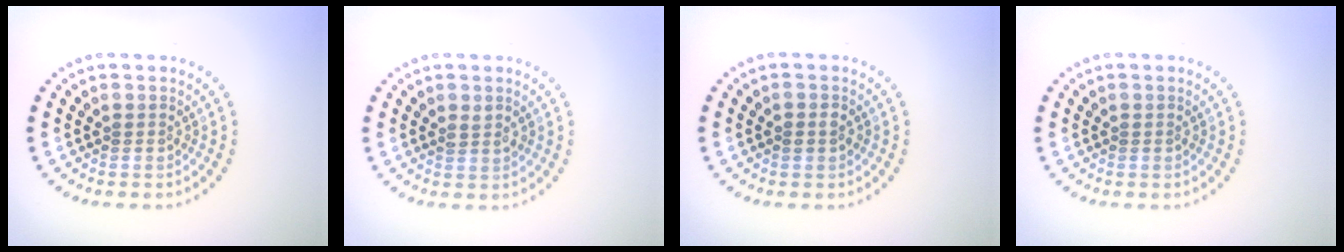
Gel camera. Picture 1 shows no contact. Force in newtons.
{"total": 0.8, "press": 0.7, "slide": 0.4}
{"total": 1.0, "press": 1.0, "slide": 0.1}
{"total": 0.0}